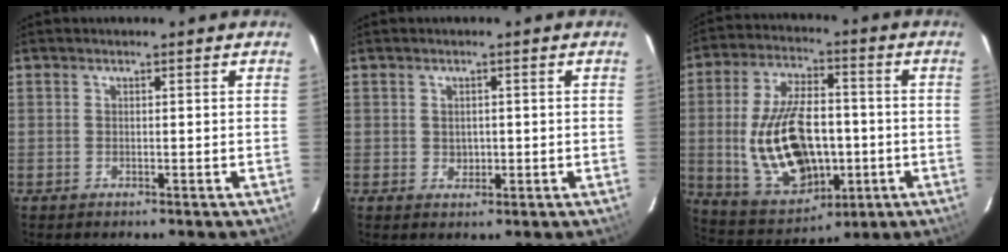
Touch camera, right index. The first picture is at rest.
{"total": 1.9, "force": [0.1, 1.8, 0.8], "torque": [-0.009, 0.001, 0.006]}
{"total": 19.6, "force": [-2.4, 11.2, 15.8], "torque": [-0.325, -0.002, -0.015]}